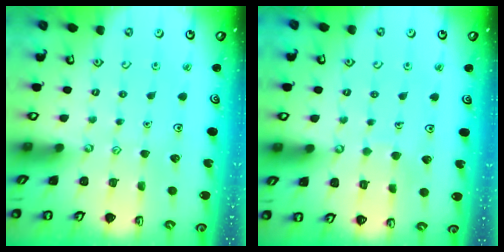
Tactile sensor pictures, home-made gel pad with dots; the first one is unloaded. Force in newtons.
{"total": 2.2, "press": 2.2, "slide": 0.1}